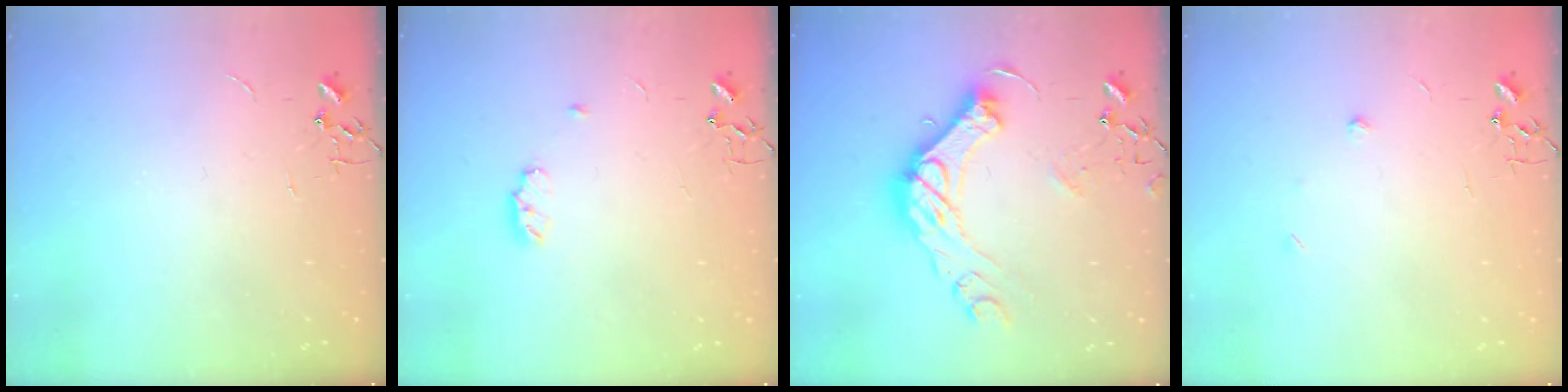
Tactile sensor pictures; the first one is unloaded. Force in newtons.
{"total": 5.9, "press": 5.8, "slide": 0.6}
{"total": 18.8, "press": 18.7, "slide": 1.8}
{"total": 4.8, "press": 4.8, "slide": 0.6}